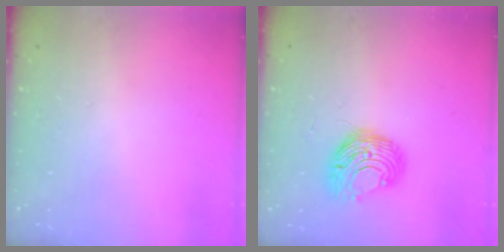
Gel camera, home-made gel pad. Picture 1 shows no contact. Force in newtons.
{"total": 9.7, "press": 9.7, "slide": 0.1}